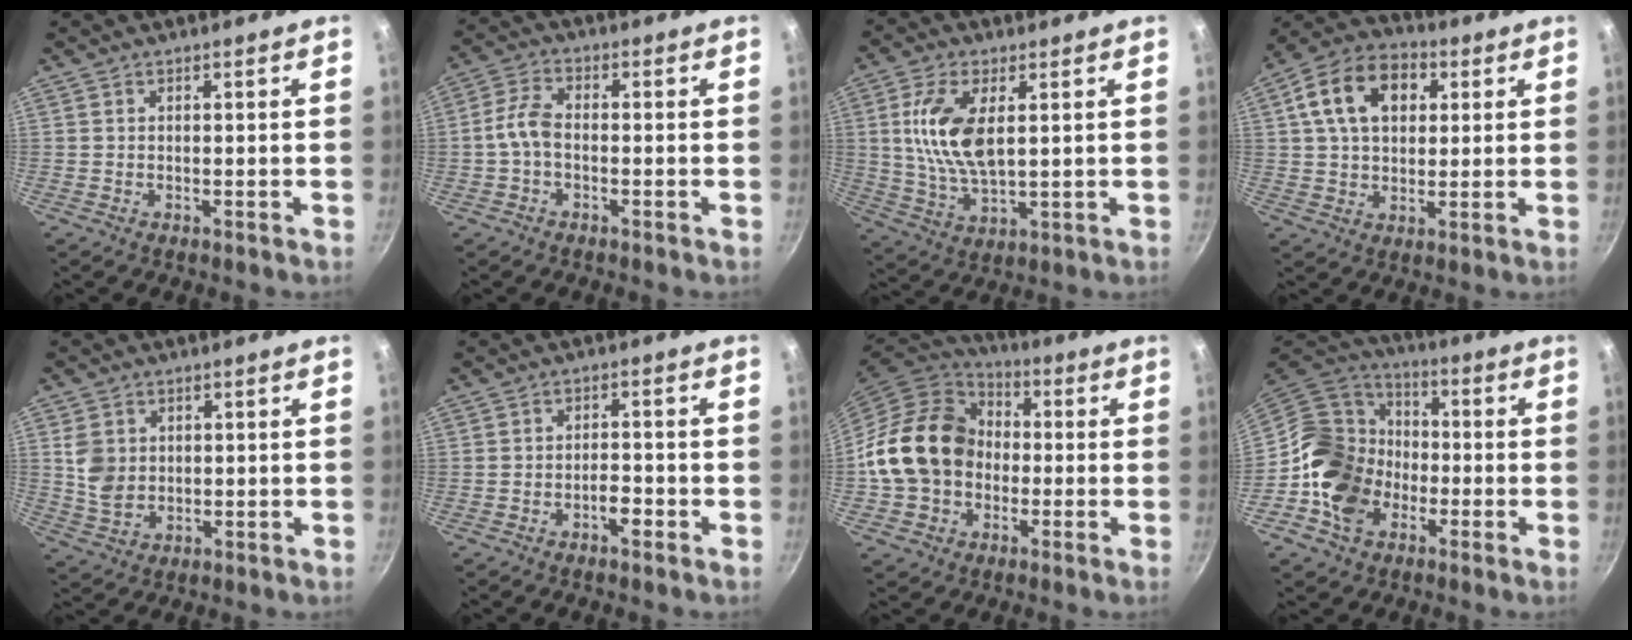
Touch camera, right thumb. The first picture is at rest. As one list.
[{"total": 3.8, "force": [-1.0, 1.5, 3.4], "torque": [-0.086, 0.014, -0.029]}, {"total": 11.9, "force": [2.5, 5.7, 10.2], "torque": [-0.198, -0.009, 0.053]}, {"total": 14.5, "force": [4.2, 10.0, 9.6], "torque": [-0.146, 0.016, 0.056]}, {"total": 6.9, "force": [1.2, 5.5, 4.0], "torque": [-0.064, -0.008, 0.028]}, {"total": 3.1, "force": [-1.7, 1.4, 2.2], "torque": [-0.026, 0.018, -0.028]}, {"total": 17.7, "force": [-0.9, 14.5, 10.1], "torque": [-0.154, 0.040, -0.021]}, {"total": 16.8, "force": [-4.0, 13.6, 8.9], "torque": [-0.133, 0.041, -0.083]}]